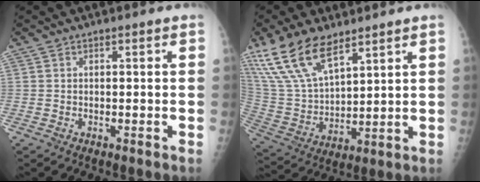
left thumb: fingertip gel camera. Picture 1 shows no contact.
{"total": 15.7, "force": [10.8, 6.6, 9.4], "torque": [-0.174, -0.040, 0.224]}